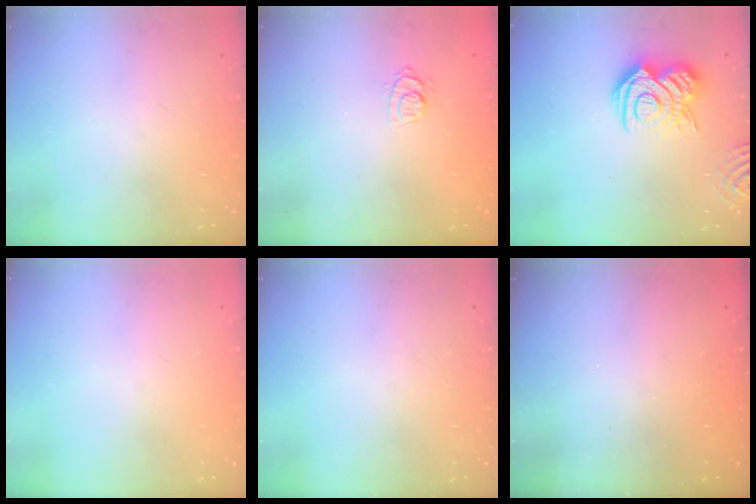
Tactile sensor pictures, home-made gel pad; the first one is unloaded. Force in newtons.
{"total": 5.1, "press": 4.8, "slide": 1.6}
{"total": 16.0, "press": 15.9, "slide": 1.5}
{"total": 0.0}
{"total": 0.0}
{"total": 2.4, "press": 2.3, "slide": 0.8}